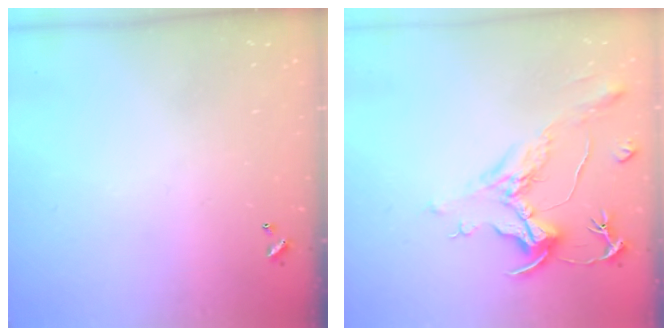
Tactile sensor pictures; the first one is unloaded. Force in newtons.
{"total": 2.2, "press": 1.7, "slide": 1.3}